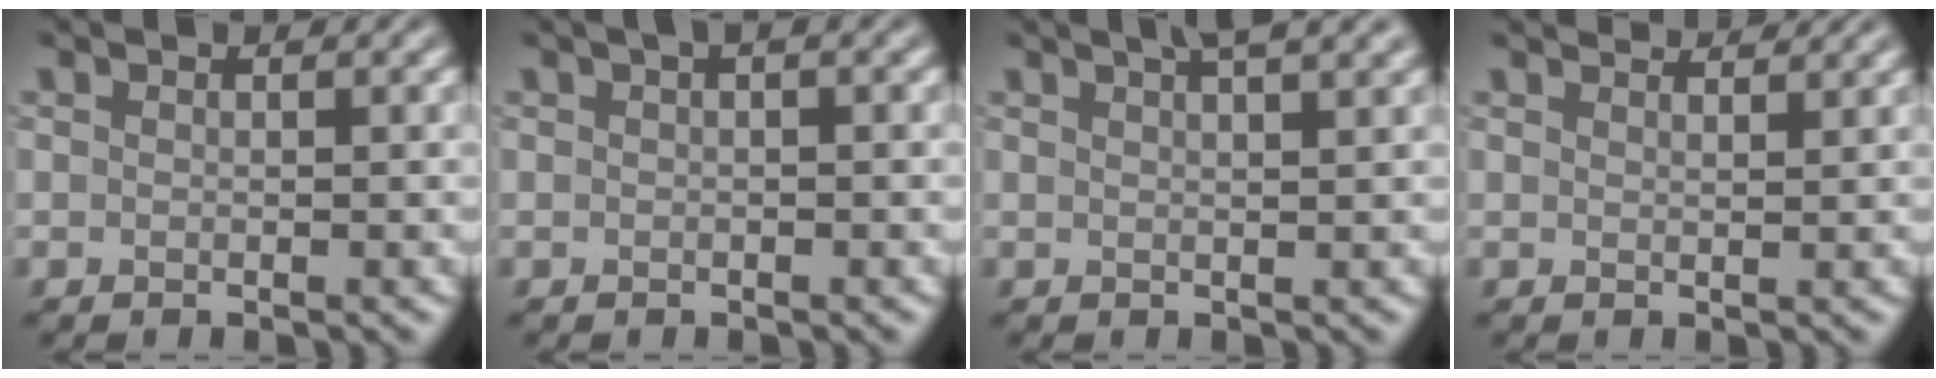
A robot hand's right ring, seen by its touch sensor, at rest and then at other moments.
{"total": 0.9, "force": [0.3, 0.2, 0.9], "torque": [-0.015, 0.004, 0.003]}
{"total": 4.9, "force": [3.2, 1.7, 3.3], "torque": [-0.016, 0.025, 0.015]}
{"total": 3.1, "force": [2.9, 0.4, 0.9], "torque": [-0.007, 0.003, 0.032]}